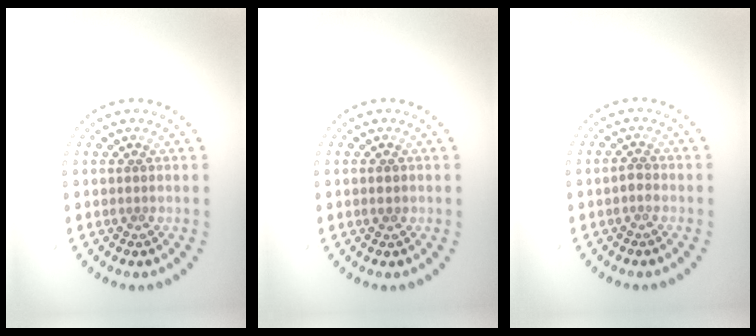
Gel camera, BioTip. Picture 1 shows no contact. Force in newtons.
{"total": 1.1, "press": 1.1, "slide": 0.1}
{"total": 1.0, "press": 1.0, "slide": 0.2}